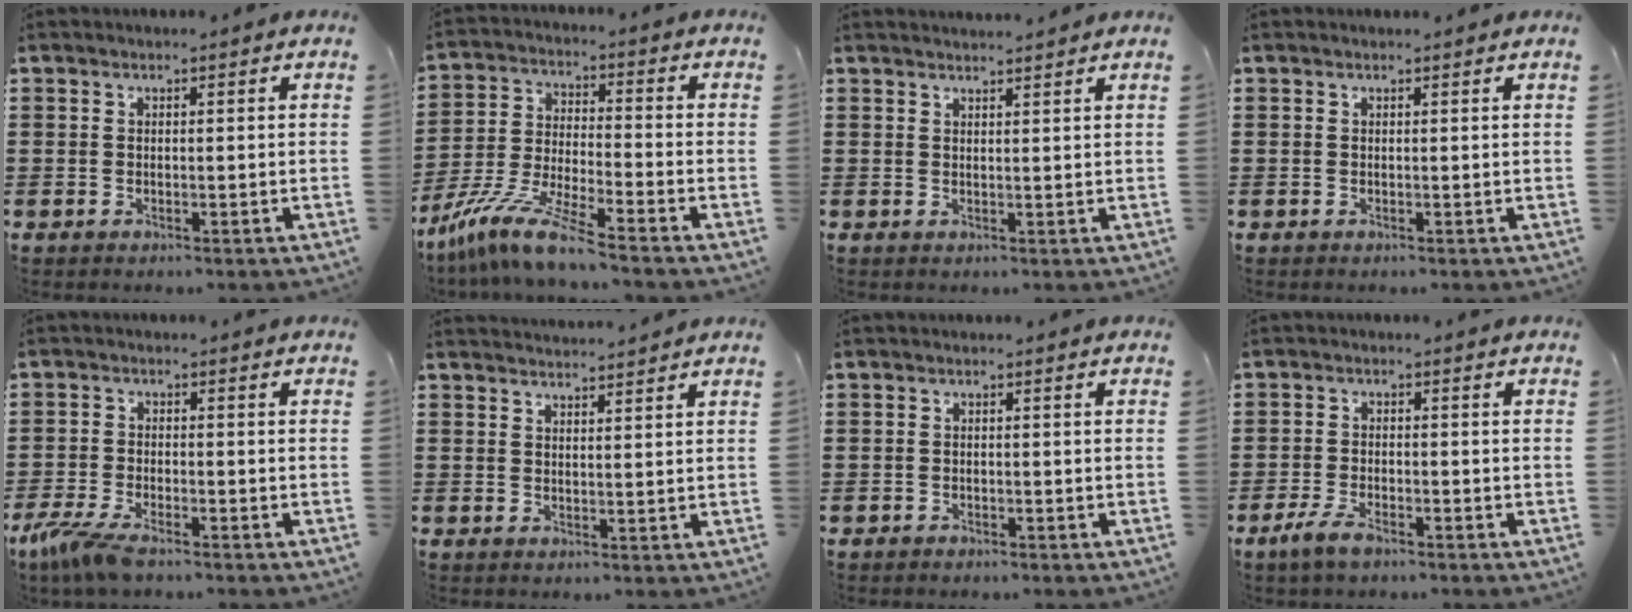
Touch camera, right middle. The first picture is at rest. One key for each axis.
{"total": 9.5, "fx": -8.0, "fy": -0.2, "fz": 5.0, "tx": -0.112, "ty": -0.007, "tz": -0.165}
{"total": 1.5, "fx": 1.5, "fy": -0.1, "fz": 0.2, "tx": -0.006, "ty": 0.000, "tz": 0.029}
{"total": 0.0}
{"total": 4.9, "fx": -3.7, "fy": 0.8, "fz": 3.1, "tx": -0.086, "ty": -0.019, "tz": -0.075}
{"total": 2.0, "fx": 2.0, "fy": -0.1, "fz": 0.1, "tx": -0.007, "ty": 0.002, "tz": 0.039}
{"total": 0.8, "fx": -0.8, "fy": 0.2, "fz": 0.0, "tx": -0.001, "ty": 0.001, "tz": -0.018}
{"total": 3.4, "fx": -2.3, "fy": 1.1, "fz": 2.2, "tx": -0.051, "ty": 0.003, "tz": -0.048}